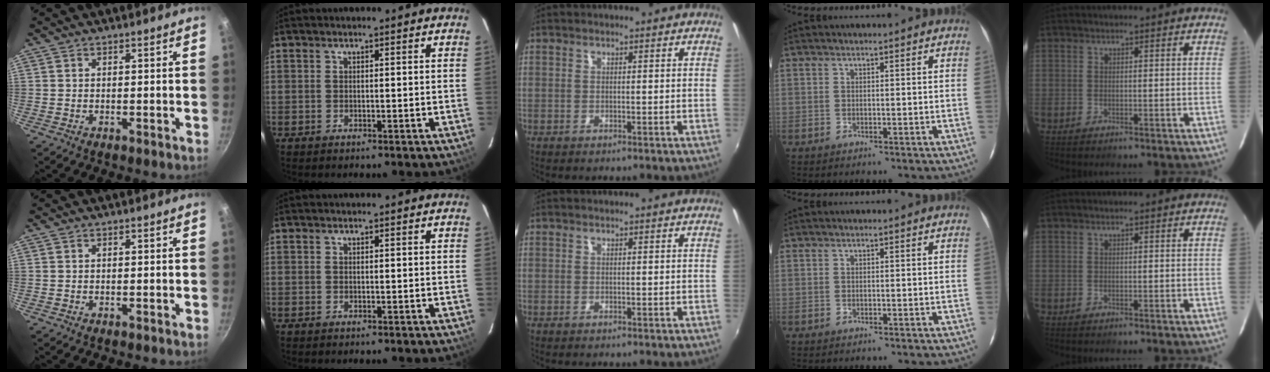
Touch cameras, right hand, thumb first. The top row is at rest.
{}